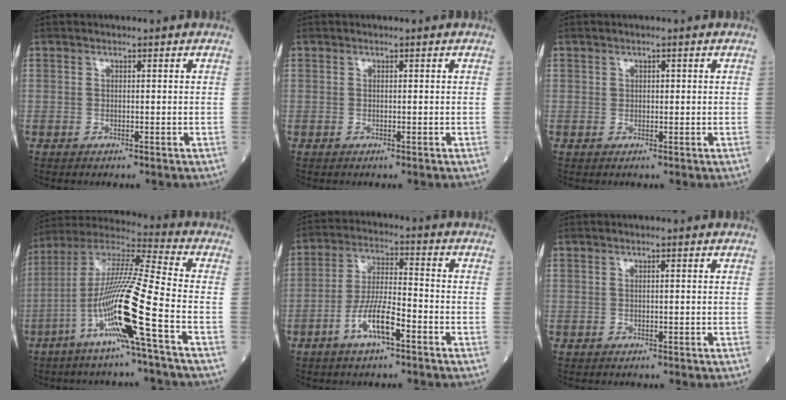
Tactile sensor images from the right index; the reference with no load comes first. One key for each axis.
{"total": 0.0}
{"total": 0.7, "fx": 0.3, "fy": 0.5, "fz": 0.2, "tx": -0.002, "ty": 0.005, "tz": 0.006}
{"total": 16.0, "fx": -6.0, "fy": -1.5, "fz": 14.8, "tx": -0.293, "ty": -0.009, "tz": -0.119}
{"total": 7.6, "fx": -3.8, "fy": 1.4, "fz": 6.4, "tx": -0.129, "ty": 0.003, "tz": -0.070}
{"total": 0.0}